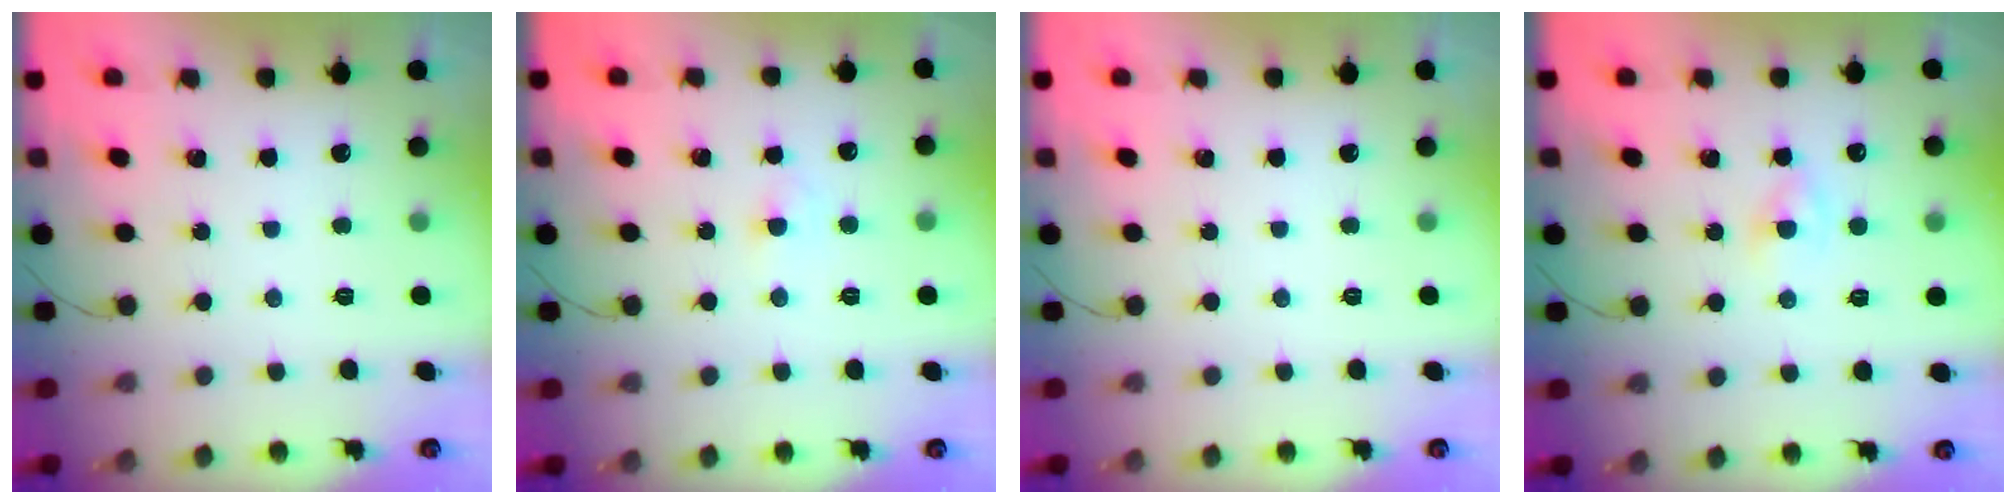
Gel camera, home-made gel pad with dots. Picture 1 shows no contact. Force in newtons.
{"total": 2.8, "press": 2.6, "slide": 1.0}
{"total": 0.0}
{"total": 2.0, "press": 1.9, "slide": 0.7}